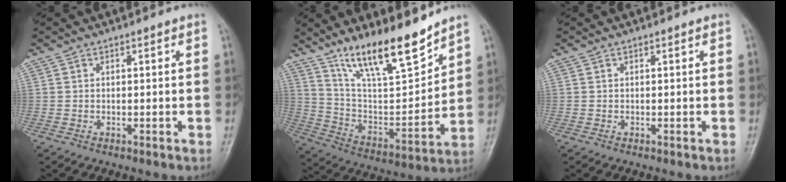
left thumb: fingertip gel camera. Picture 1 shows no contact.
{"total": 17.4, "force": [13.1, 4.2, 10.6], "torque": [-0.149, -0.078, 0.242]}
{"total": 0.0}